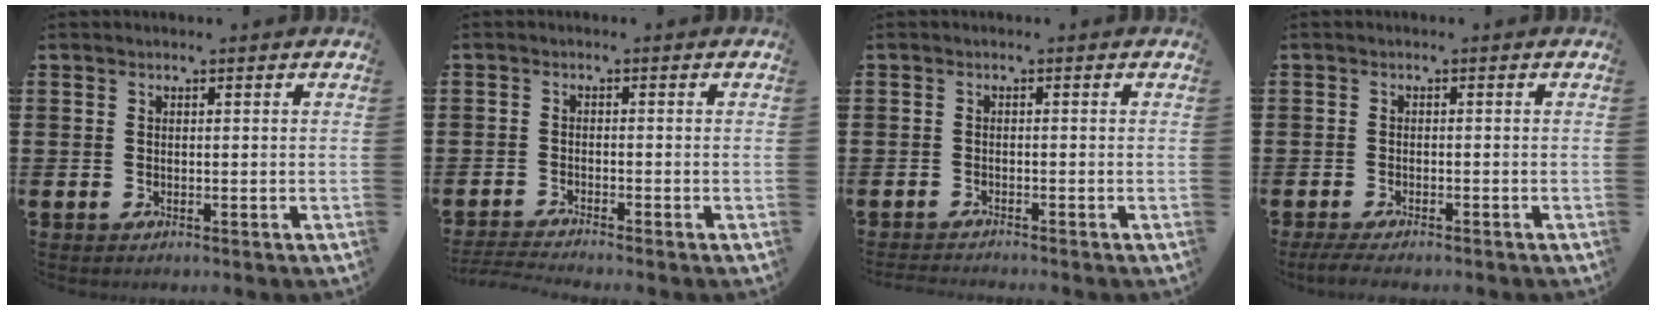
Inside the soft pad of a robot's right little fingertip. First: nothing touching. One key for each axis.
{"total": 1.5, "fx": -1.4, "fy": -0.2, "fz": 0.4, "tx": -0.007, "ty": 0.001, "tz": -0.028}
{"total": 1.0, "fx": -1.0, "fy": -0.1, "fz": 0.1, "tx": -0.002, "ty": -0.001, "tz": -0.020}
{"total": 1.5, "fx": -1.2, "fy": 0.2, "fz": 0.8, "tx": -0.017, "ty": 0.000, "tz": -0.024}